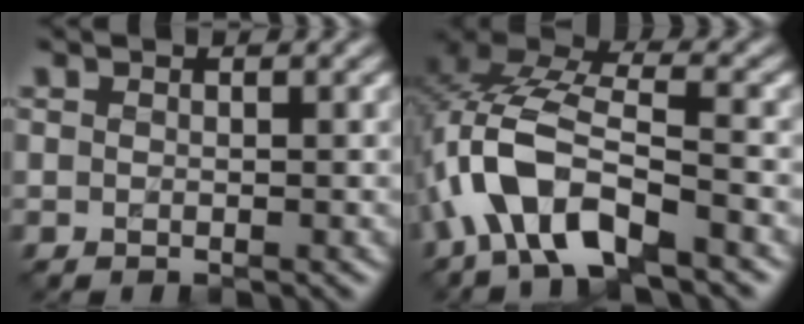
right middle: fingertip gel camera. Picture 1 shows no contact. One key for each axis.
{"total": 9.6, "fx": -4.0, "fy": 4.1, "fz": 7.7, "tx": -0.159, "ty": 0.015, "tz": -0.083}